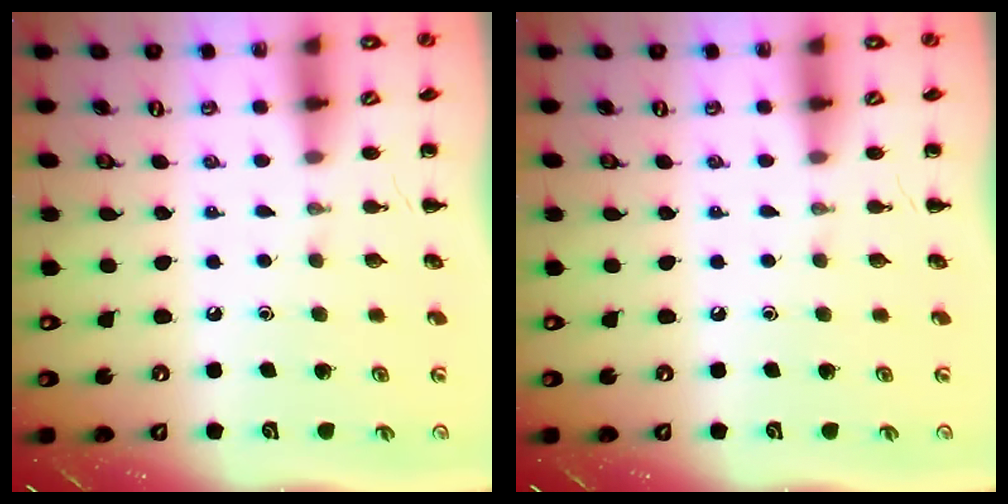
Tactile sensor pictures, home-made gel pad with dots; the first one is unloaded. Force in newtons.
{"total": 0.0}